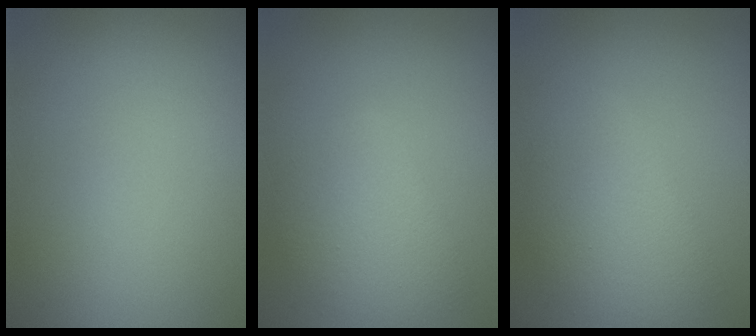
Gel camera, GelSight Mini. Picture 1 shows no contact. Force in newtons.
{"total": 3.7, "press": 3.7, "slide": 0.1}
{"total": 4.0, "press": 4.0, "slide": 0.2}